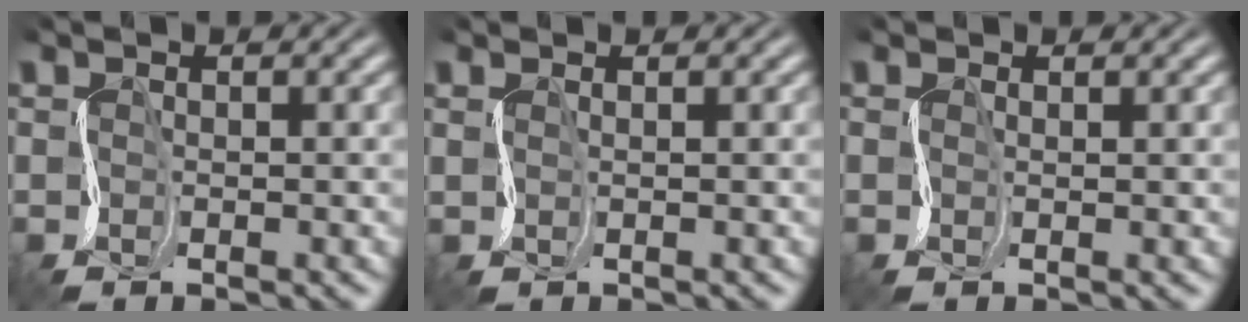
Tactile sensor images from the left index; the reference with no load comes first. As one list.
[{"total": 0.9, "force": [0.9, 0.2, -0.1], "torque": [0.001, 0.003, 0.013]}, {"total": 0.6, "force": [0.6, 0.0, 0.2], "torque": [-0.004, 0.001, 0.009]}]